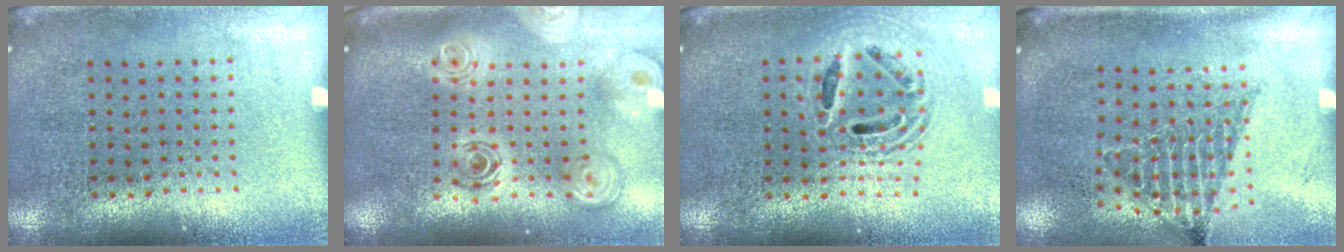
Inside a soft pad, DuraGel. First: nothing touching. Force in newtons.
{"total": 2.6, "press": 1.9, "slide": 1.8}
{"total": 1.8, "press": 1.5, "slide": 1.1}
{"total": 1.3, "press": 1.1, "slide": 0.7}